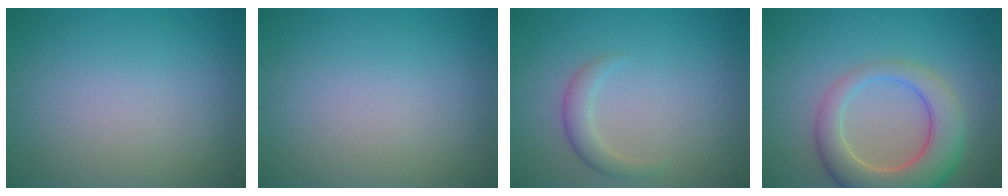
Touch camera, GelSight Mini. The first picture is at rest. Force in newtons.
{"total": 0.0}
{"total": 2.0, "press": 2.0, "slide": 0.1}
{"total": 7.3, "press": 7.2, "slide": 0.9}